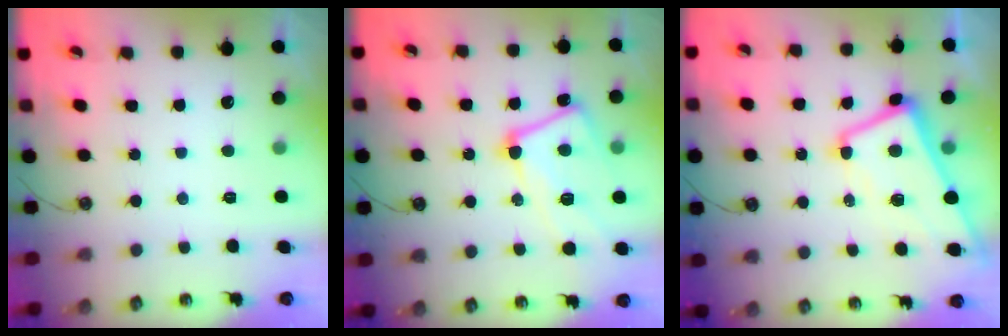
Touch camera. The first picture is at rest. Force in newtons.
{"total": 10.4, "press": 10.3, "slide": 1.3}
{"total": 3.6, "press": 3.4, "slide": 1.2}